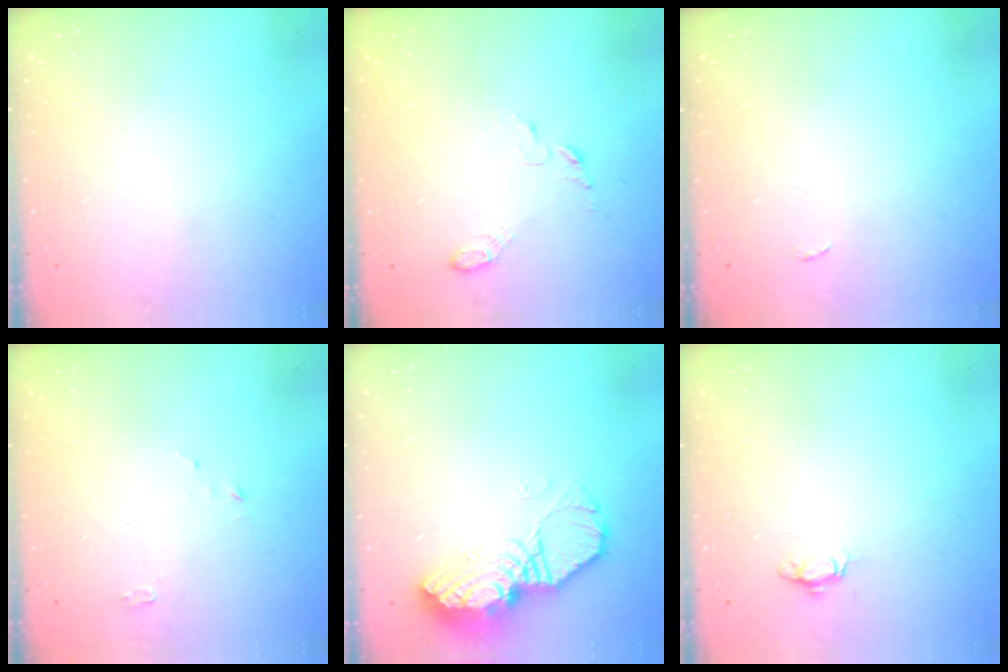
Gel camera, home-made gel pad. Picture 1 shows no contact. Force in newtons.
{"total": 4.6, "press": 4.6, "slide": 0.5}
{"total": 2.2, "press": 2.2, "slide": 0.3}
{"total": 2.5, "press": 2.5, "slide": 0.3}
{"total": 12.0, "press": 11.9, "slide": 0.7}
{"total": 3.5, "press": 3.5, "slide": 0.5}